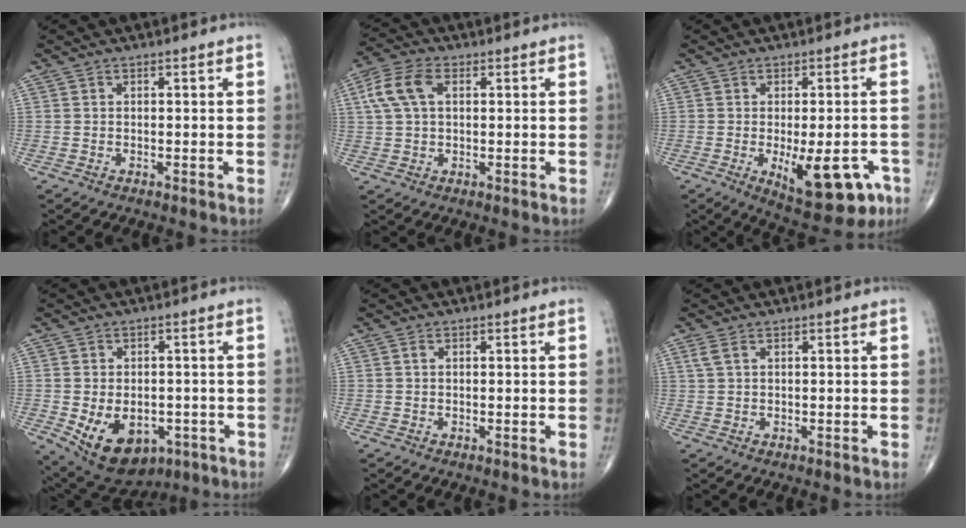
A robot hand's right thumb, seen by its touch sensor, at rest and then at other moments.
{"total": 7.7, "force": [2.0, 4.6, 5.9], "torque": [-0.131, 0.018, 0.038]}
{"total": 13.2, "force": [-4.6, 5.5, 11.1], "torque": [-0.127, 0.000, -0.049]}
{"total": 13.1, "force": [-4.5, 8.9, 8.5], "torque": [-0.120, 0.005, -0.048]}
{"total": 0.6, "force": [0.2, 0.4, 0.5], "torque": [-0.009, 0.006, 0.004]}
{"total": 1.8, "force": [0.9, 0.8, 1.4], "torque": [-0.040, 0.011, 0.026]}